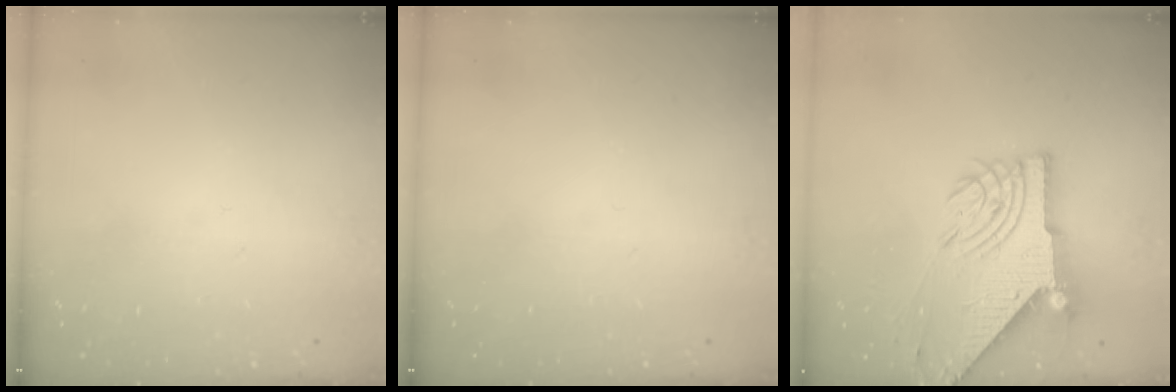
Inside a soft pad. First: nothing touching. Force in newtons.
{"total": 0.0}
{"total": 9.4, "press": 9.4, "slide": 1.1}